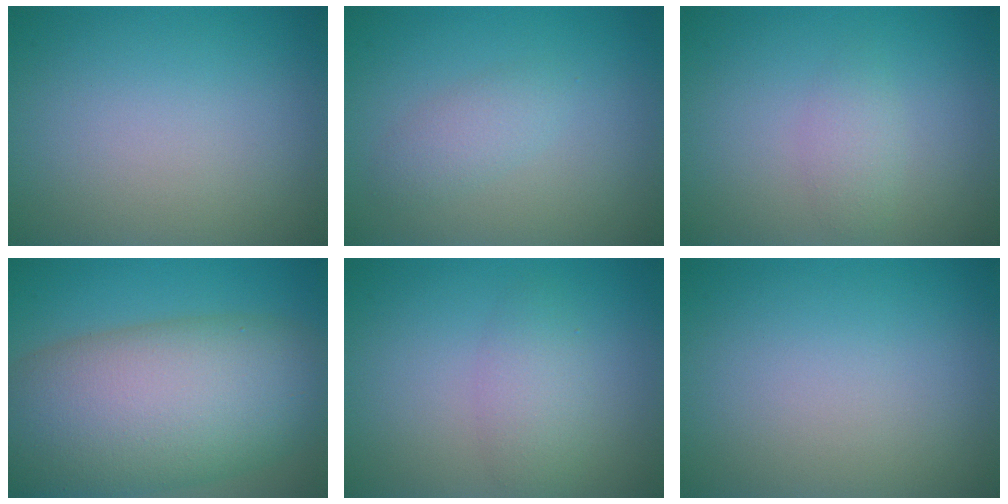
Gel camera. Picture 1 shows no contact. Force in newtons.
{"total": 1.8, "press": 1.8, "slide": 0.1}
{"total": 1.5, "press": 1.5, "slide": 0.0}
{"total": 14.3, "press": 14.2, "slide": 0.7}
{"total": 2.4, "press": 2.4, "slide": 0.0}
{"total": 0.0}